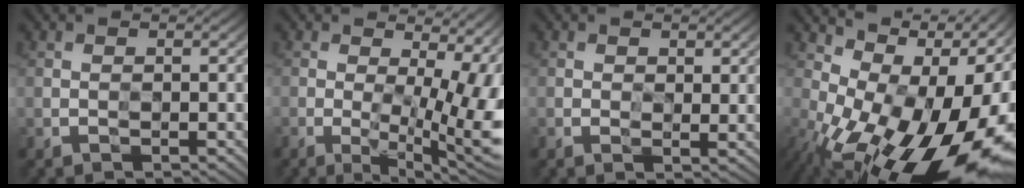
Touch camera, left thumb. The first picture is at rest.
{"total": 11.8, "force": [-1.6, 4.3, 10.9], "torque": [-0.123, 0.006, -0.021]}
{"total": 2.2, "force": [0.9, 1.3, 1.6], "torque": [-0.023, 0.001, 0.015]}
{"total": 16.3, "force": [-2.2, 8.8, 13.6], "torque": [-0.186, 0.004, -0.027]}